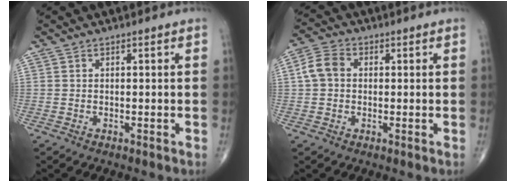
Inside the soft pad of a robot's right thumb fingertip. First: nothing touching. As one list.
[{"total": 5.3, "force": [0.5, 4.2, 3.3], "torque": [-0.063, 0.016, 0.002]}]